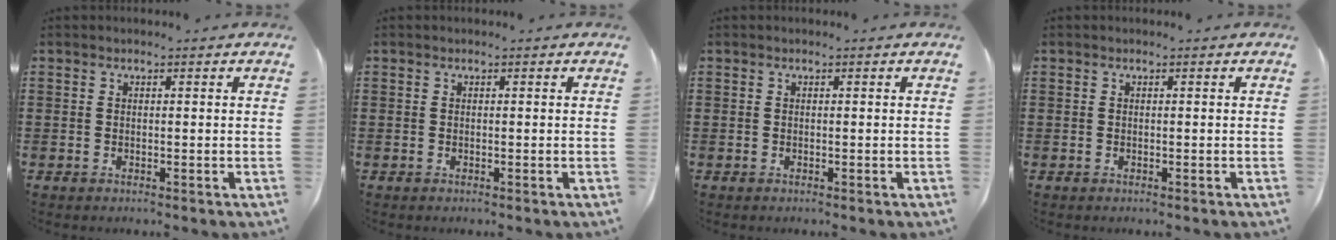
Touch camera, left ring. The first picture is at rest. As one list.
[{"total": 0.0}, {"total": 0.0}, {"total": 0.0}]